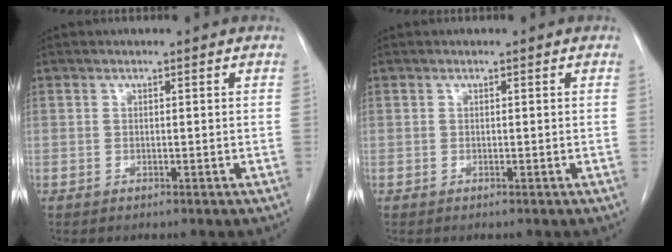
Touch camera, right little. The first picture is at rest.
{"total": 0.0}